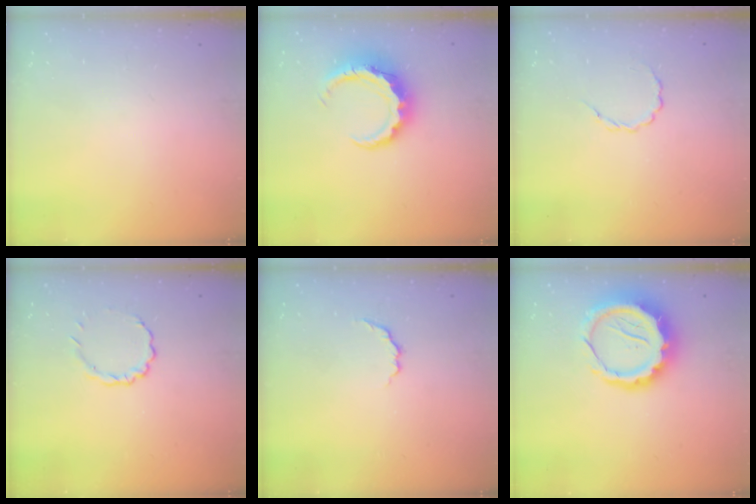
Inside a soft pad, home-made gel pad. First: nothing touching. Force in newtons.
{"total": 7.9, "press": 7.7, "slide": 1.7}
{"total": 3.0, "press": 2.8, "slide": 1.0}
{"total": 2.8, "press": 2.7, "slide": 0.9}
{"total": 3.5, "press": 3.4, "slide": 0.8}
{"total": 12.5, "press": 12.1, "slide": 2.9}